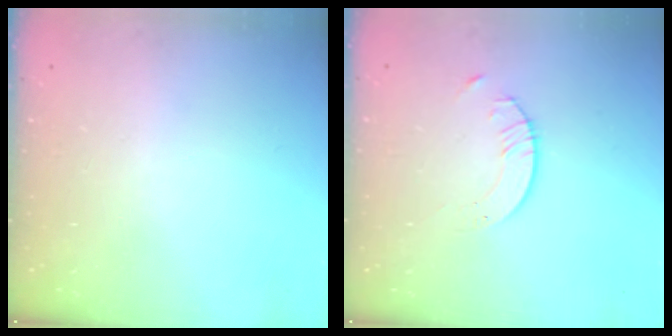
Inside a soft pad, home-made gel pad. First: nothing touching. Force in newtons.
{"total": 1.7, "press": 1.7, "slide": 0.2}